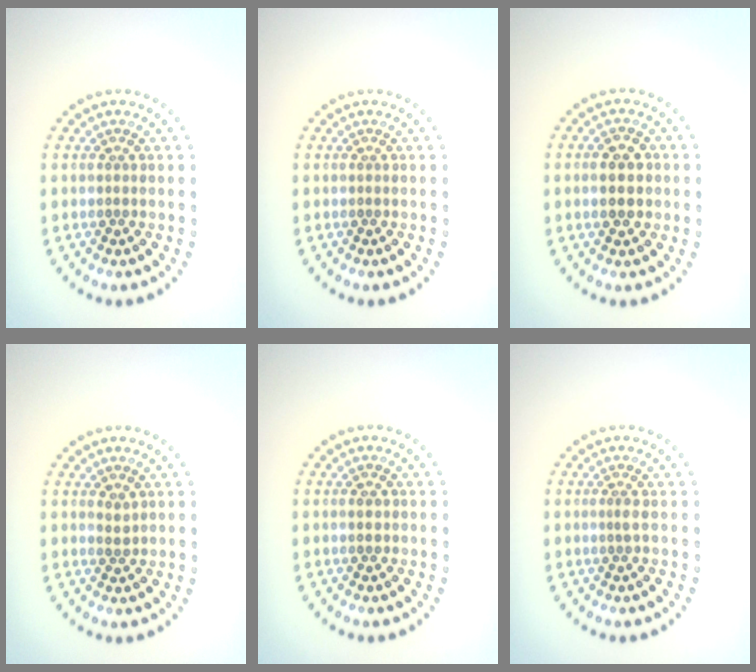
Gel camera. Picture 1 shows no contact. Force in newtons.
{"total": 0.0}
{"total": 3.1, "press": 3.1, "slide": 0.2}
{"total": 1.0, "press": 0.9, "slide": 0.3}
{"total": 1.1, "press": 1.1, "slide": 0.1}
{"total": 0.8, "press": 0.5, "slide": 0.7}